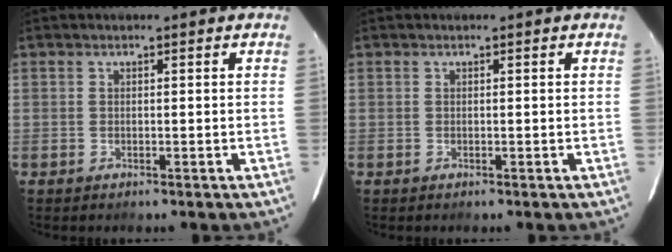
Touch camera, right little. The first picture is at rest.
{"total": 0.0}